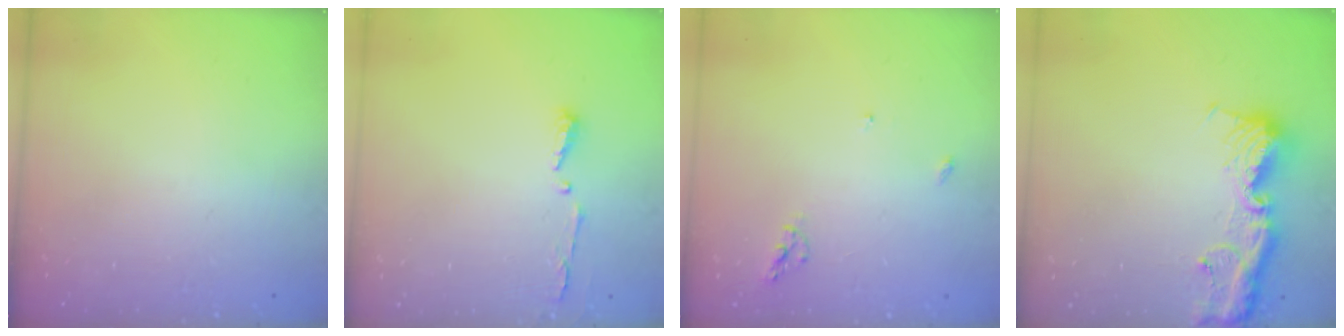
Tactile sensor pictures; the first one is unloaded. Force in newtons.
{"total": 3.7, "press": 3.7, "slide": 0.5}
{"total": 5.6, "press": 5.6, "slide": 0.7}
{"total": 13.2, "press": 13.1, "slide": 1.3}